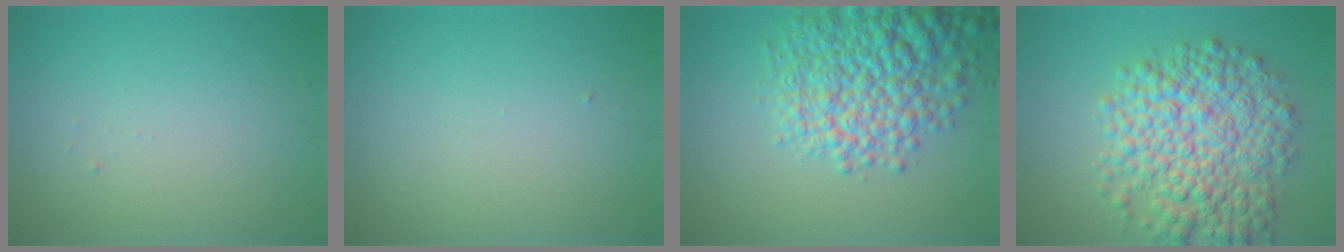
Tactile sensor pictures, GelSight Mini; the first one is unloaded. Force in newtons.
{"total": 0.0}
{"total": 8.6, "press": 8.6, "slide": 0.3}
{"total": 8.9, "press": 8.9, "slide": 0.2}